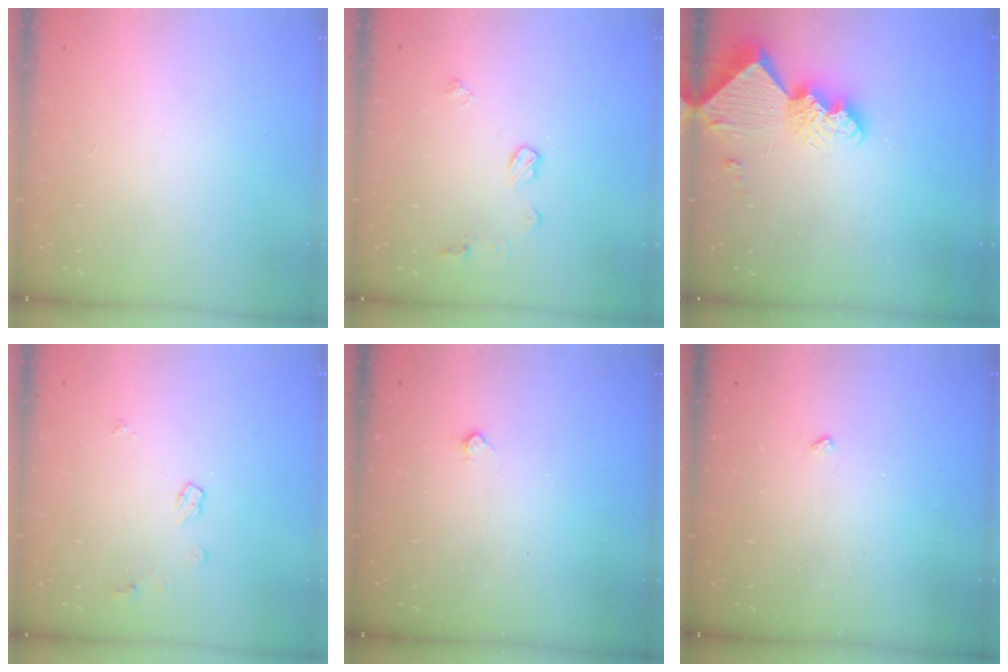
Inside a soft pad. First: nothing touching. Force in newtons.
{"total": 7.5, "press": 7.5, "slide": 0.3}
{"total": 12.1, "press": 12.0, "slide": 1.3}
{"total": 5.0, "press": 5.0, "slide": 0.4}
{"total": 2.2, "press": 2.2, "slide": 0.4}
{"total": 3.0, "press": 2.9, "slide": 0.4}